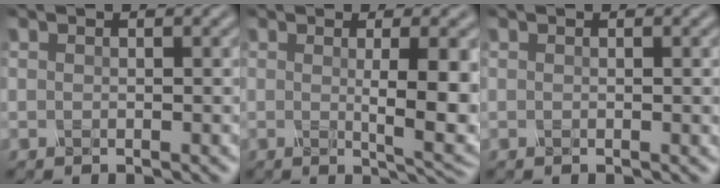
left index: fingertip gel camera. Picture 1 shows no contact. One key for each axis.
{"total": 6.9, "fx": 0.0, "fy": 1.5, "fz": 6.7, "tx": -0.088, "ty": -0.008, "tz": 0.005}
{"total": 0.5, "fx": 0.0, "fy": 0.1, "fz": 0.5, "tx": -0.006, "ty": 0.000, "tz": 0.000}